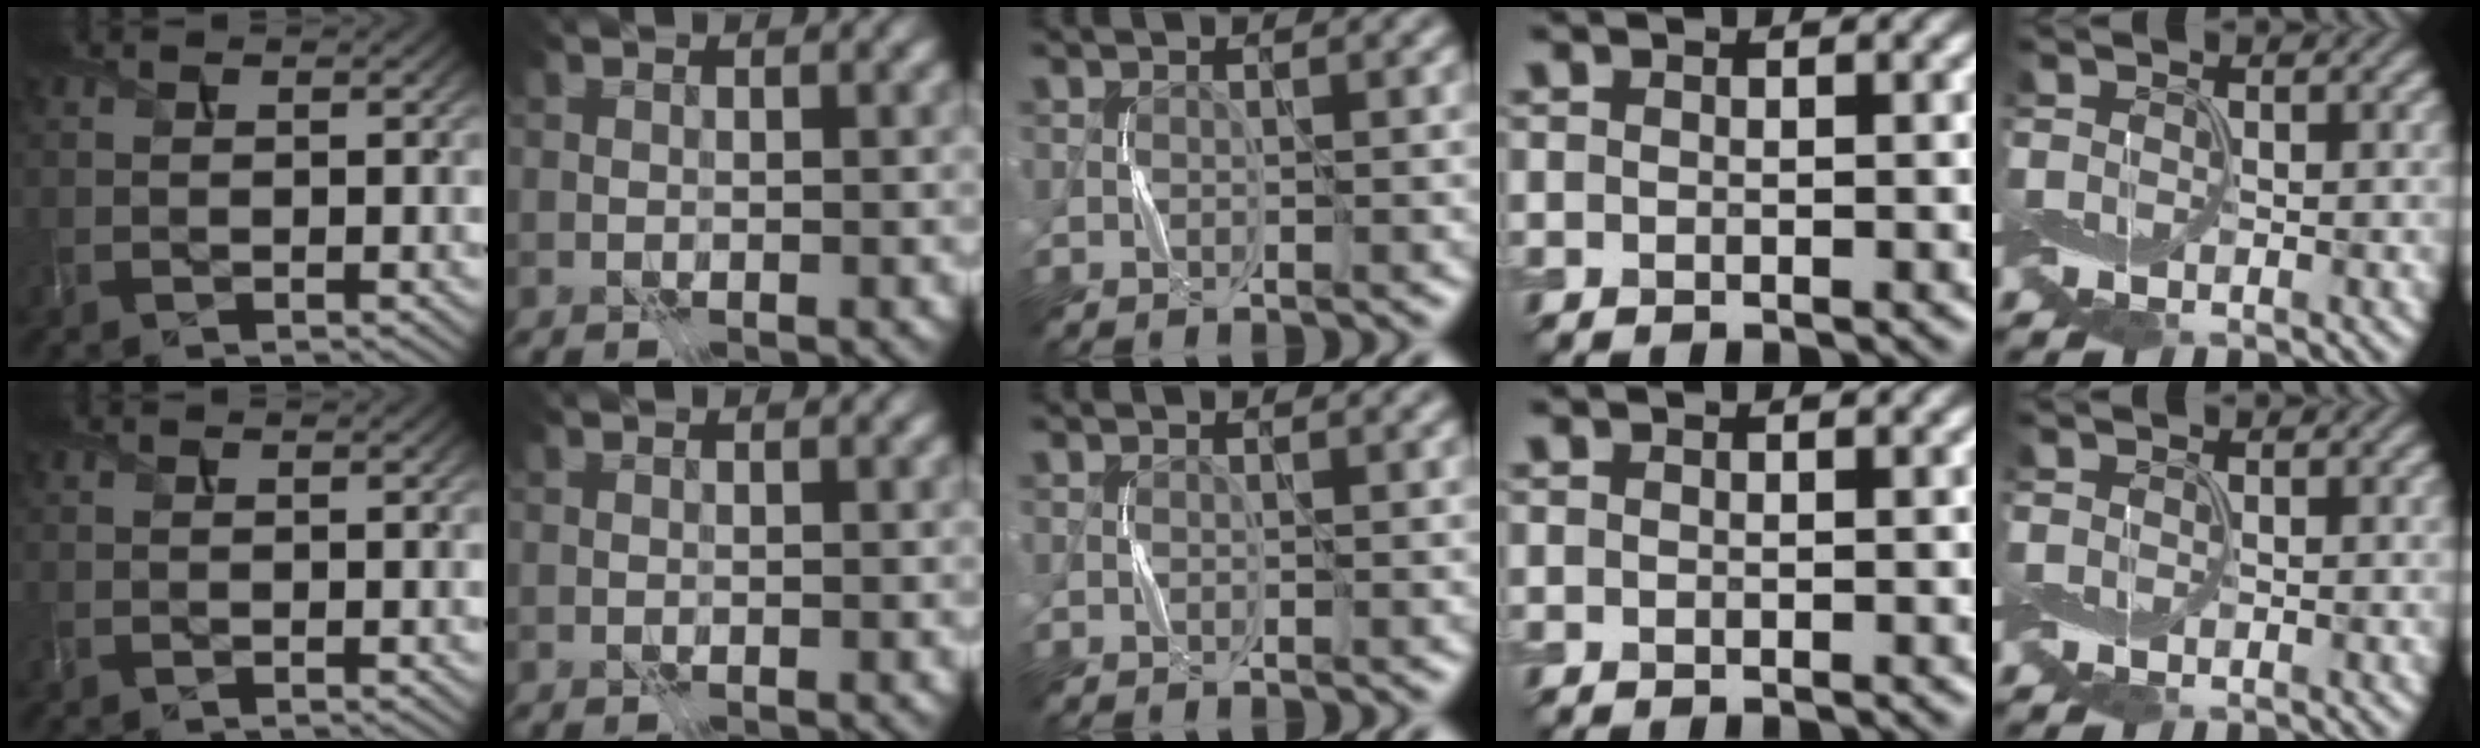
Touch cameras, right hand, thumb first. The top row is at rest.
{}